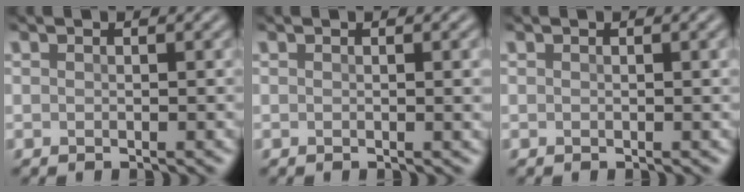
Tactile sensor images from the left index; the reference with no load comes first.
{"total": 1.8, "force": [0.1, 0.5, 1.7], "torque": [-0.014, 0.002, -0.002]}
{"total": 0.6, "force": [0.1, 0.1, 0.6], "torque": [-0.006, 0.003, 0.002]}